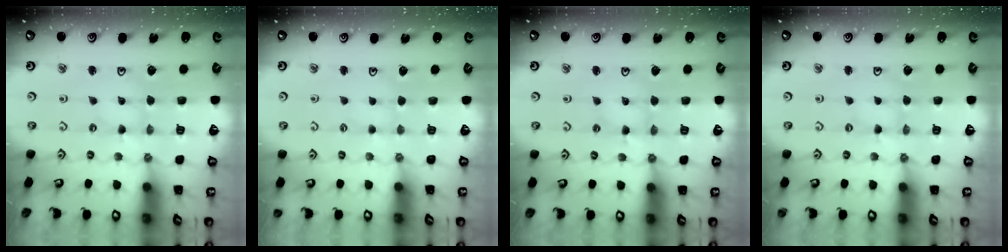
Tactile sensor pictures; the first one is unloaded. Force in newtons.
{"total": 1.8, "press": 1.7, "slide": 0.3}
{"total": 3.1, "press": 3.1, "slide": 0.2}
{"total": 0.0}